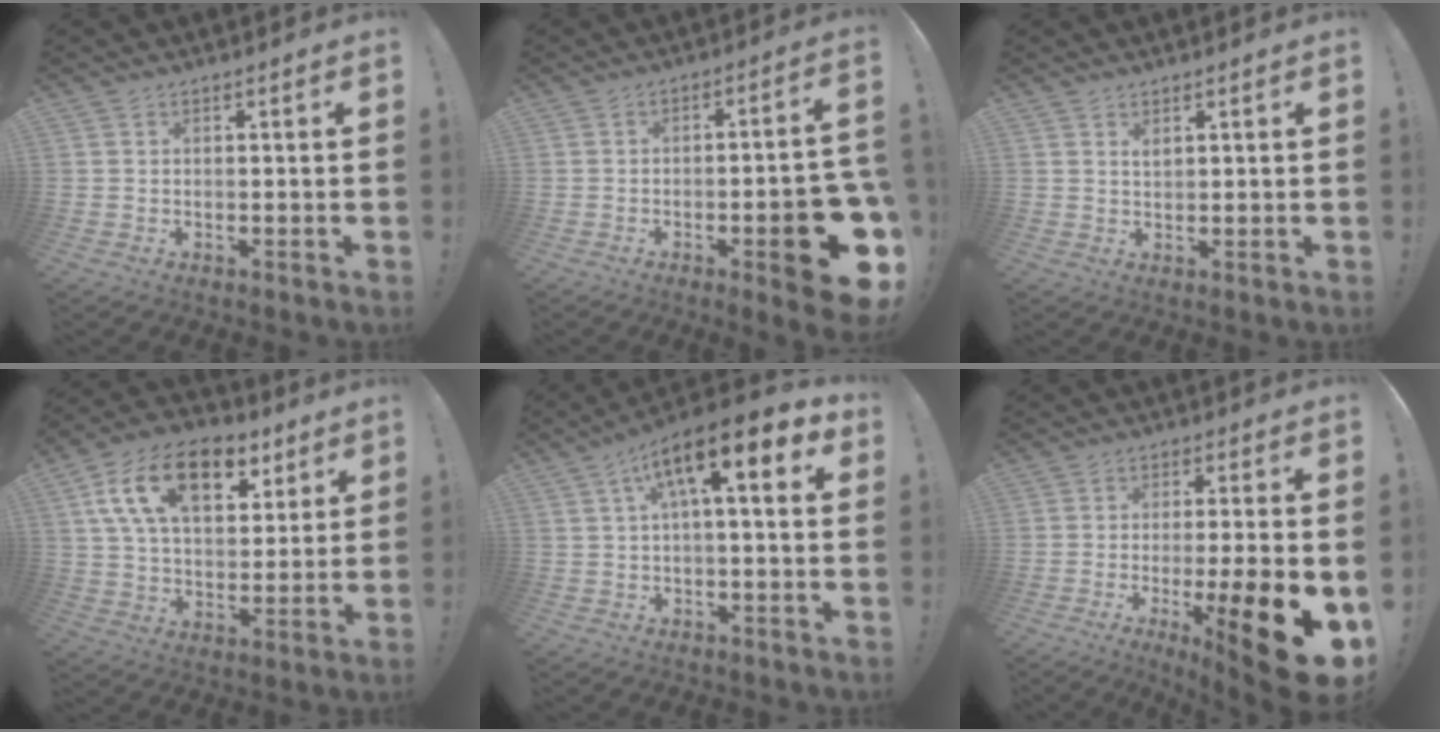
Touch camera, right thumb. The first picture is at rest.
{"total": 13.9, "force": [-5.0, 3.8, 12.4], "torque": [-0.149, 0.017, -0.065]}
{"total": 1.4, "force": [1.0, 0.3, 0.9], "torque": [-0.008, -0.005, 0.016]}
{"total": 19.7, "force": [9.1, 11.5, 13.1], "torque": [-0.211, -0.031, 0.162]}
{"total": 12.0, "force": [4.9, 2.7, 10.6], "torque": [-0.170, -0.025, 0.076]}
{"total": 17.5, "force": [-5.3, 3.0, 16.5], "torque": [-0.227, 0.013, -0.068]}